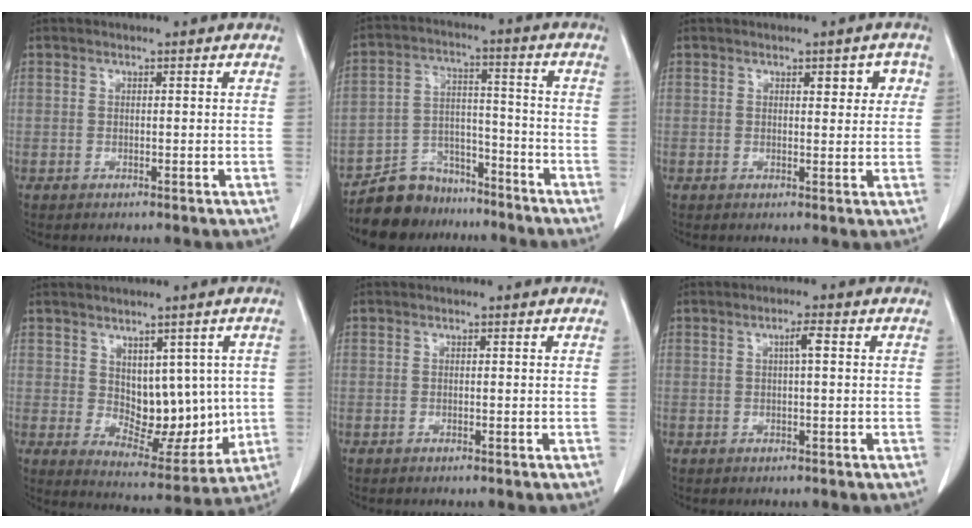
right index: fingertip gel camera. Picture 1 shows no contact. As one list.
[{"total": 9.0, "force": [-7.8, 4.6, 0.5], "torque": [-0.006, 0.037, -0.133]}, {"total": 3.5, "force": [1.4, 1.6, 2.8], "torque": [-0.026, 0.008, 0.016]}, {"total": 10.1, "force": [1.1, 6.0, 8.0], "torque": [-0.100, -0.001, 0.043]}, {"total": 0.0}, {"total": 1.8, "force": [0.2, 0.1, 1.8], "torque": [-0.031, 0.005, 0.003]}]